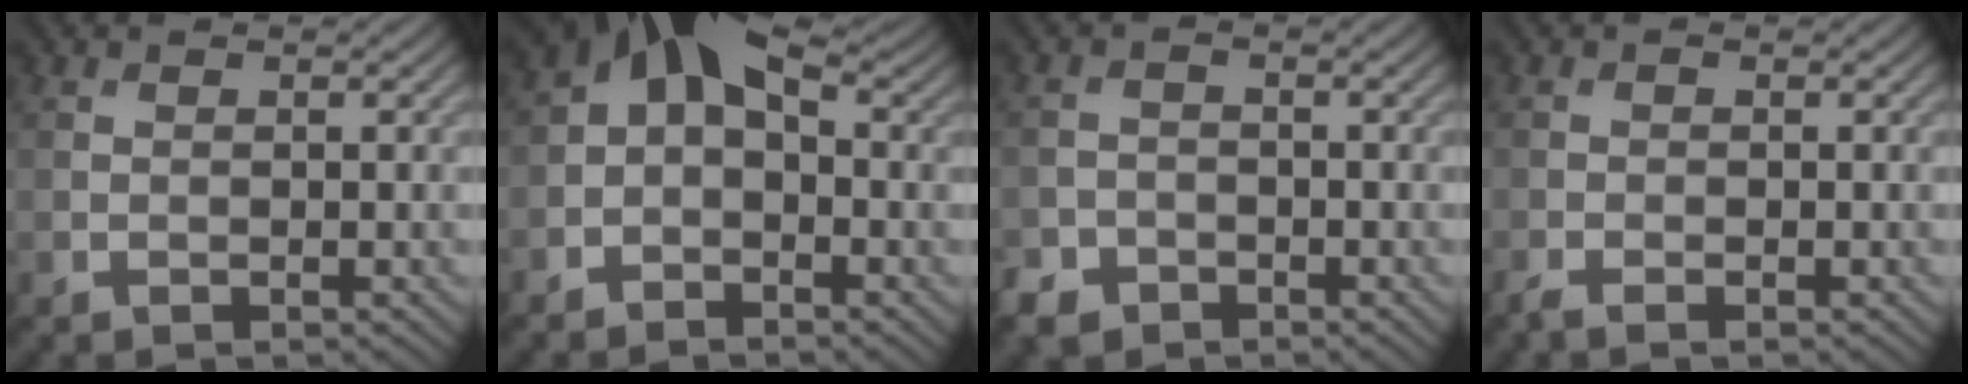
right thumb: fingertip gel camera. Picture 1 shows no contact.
{"total": 5.8, "force": [0.0, 4.0, 4.2], "torque": [-0.069, 0.015, -0.018]}
{"total": 2.9, "force": [-2.3, 1.8, 0.6], "torque": [-0.012, -0.003, -0.046]}
{"total": 1.1, "force": [-1.0, 0.1, 0.5], "torque": [-0.017, -0.002, -0.024]}